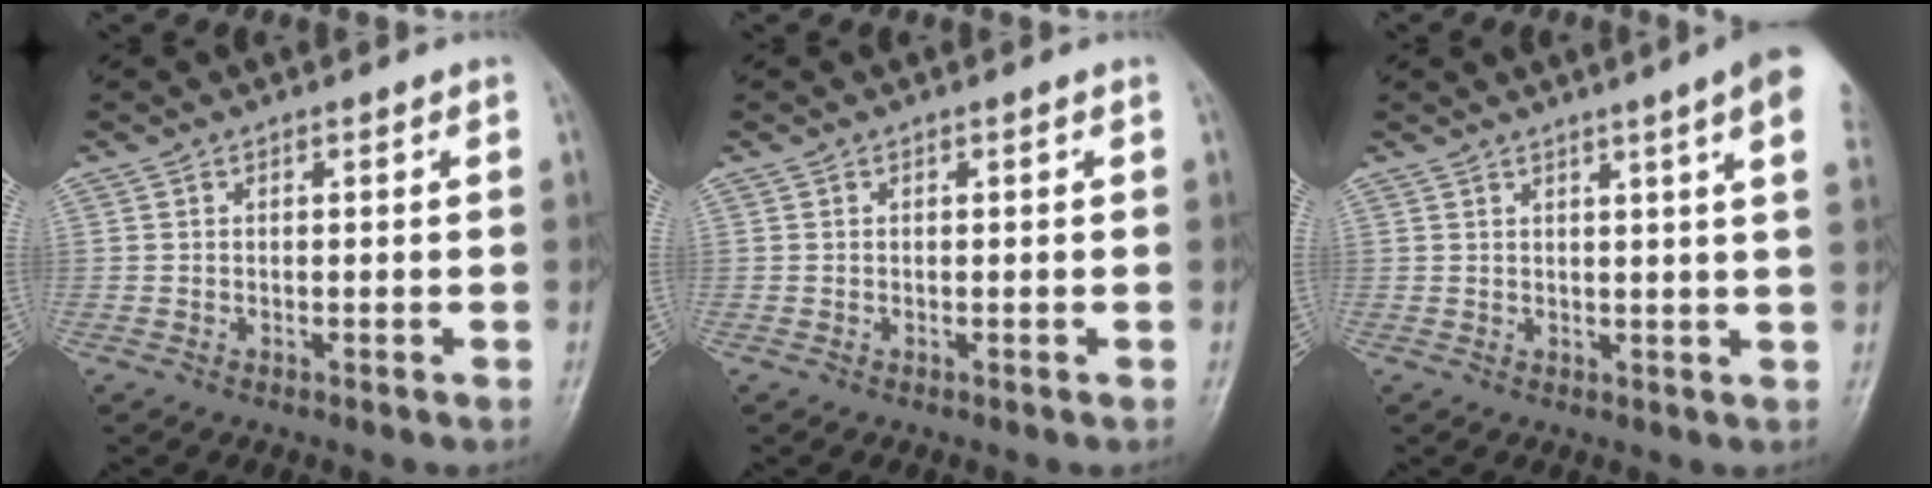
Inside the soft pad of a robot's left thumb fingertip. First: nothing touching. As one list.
[{"total": 0.0}, {"total": 8.8, "force": [4.6, -0.1, 7.5], "torque": [-0.090, -0.008, 0.044]}]